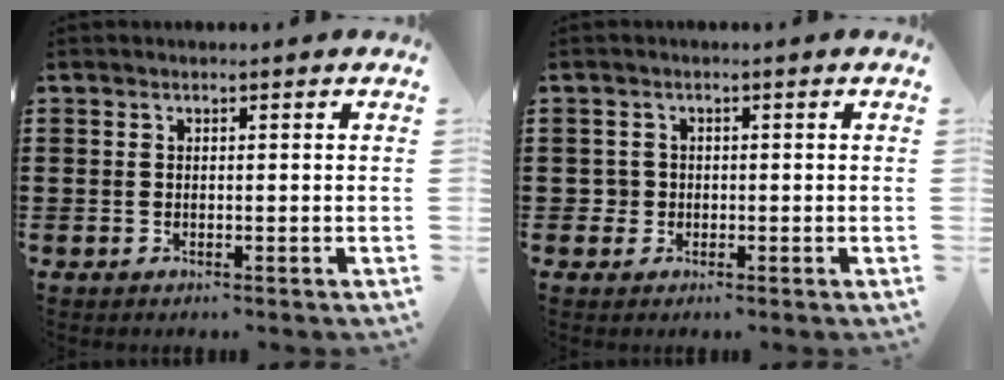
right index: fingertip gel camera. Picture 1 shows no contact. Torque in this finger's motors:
{"motor_torque": [0.06, 0.04, 0.01, -0.01]}